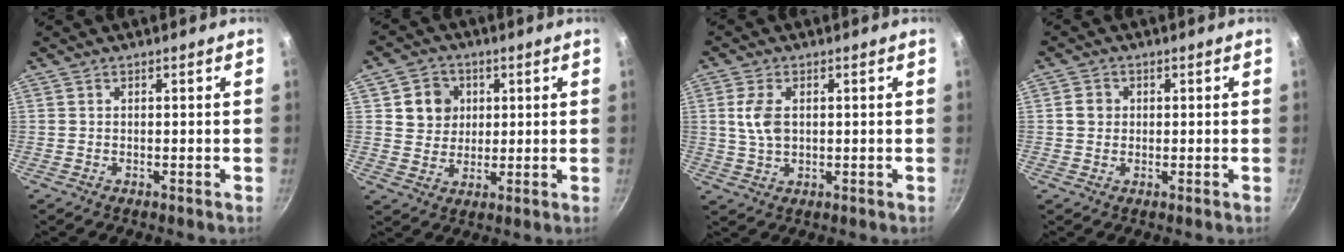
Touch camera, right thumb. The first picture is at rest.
{"total": 7.2, "force": [2.0, 6.5, 2.3], "torque": [-0.001, 0.003, 0.033]}
{"total": 5.8, "force": [1.0, 3.5, 4.5], "torque": [-0.089, 0.002, 0.020]}
{"total": 2.7, "force": [0.2, 2.5, 1.0], "torque": [-0.006, 0.007, 0.000]}